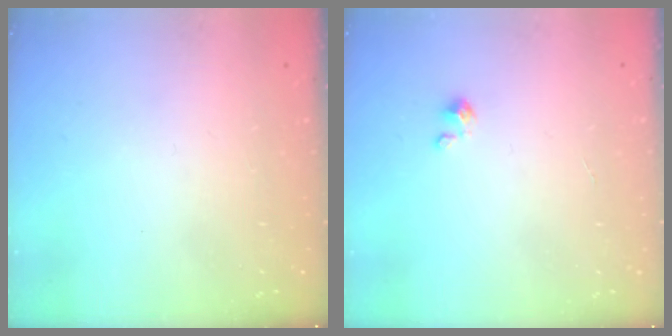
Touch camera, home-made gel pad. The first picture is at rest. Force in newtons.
{"total": 1.3, "press": 1.3, "slide": 0.1}